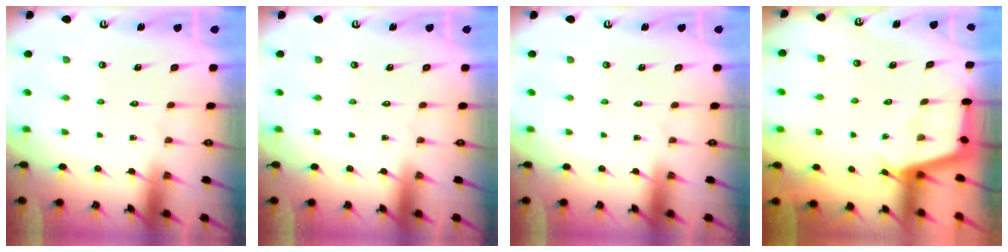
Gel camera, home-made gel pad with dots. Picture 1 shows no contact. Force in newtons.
{"total": 0.0}
{"total": 0.0}
{"total": 2.8, "press": 2.8, "slide": 0.4}